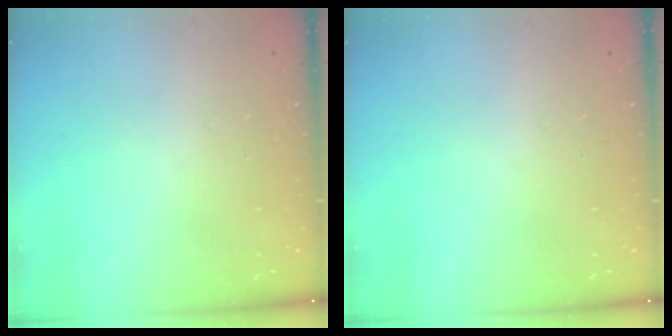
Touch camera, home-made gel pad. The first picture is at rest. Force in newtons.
{"total": 0.0}